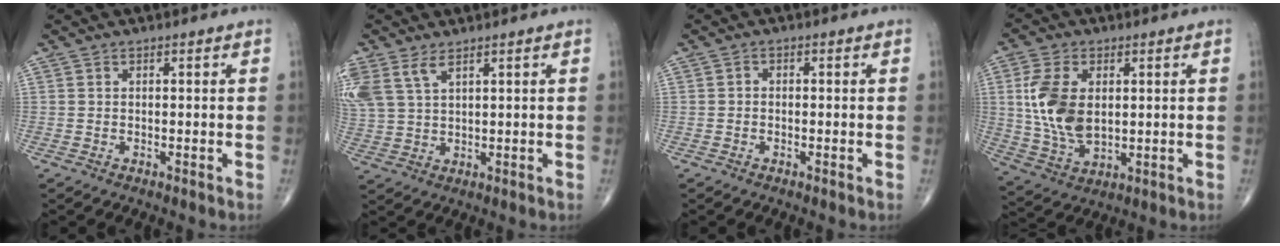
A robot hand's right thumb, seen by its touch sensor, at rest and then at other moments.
{"total": 8.5, "force": [4.7, 4.2, 5.6], "torque": [-0.144, -0.001, 0.106]}
{"total": 0.8, "force": [-0.3, 0.6, 0.4], "torque": [-0.001, 0.003, -0.009]}
{"total": 12.4, "force": [1.8, 7.4, 9.8], "torque": [-0.193, -0.010, 0.043]}